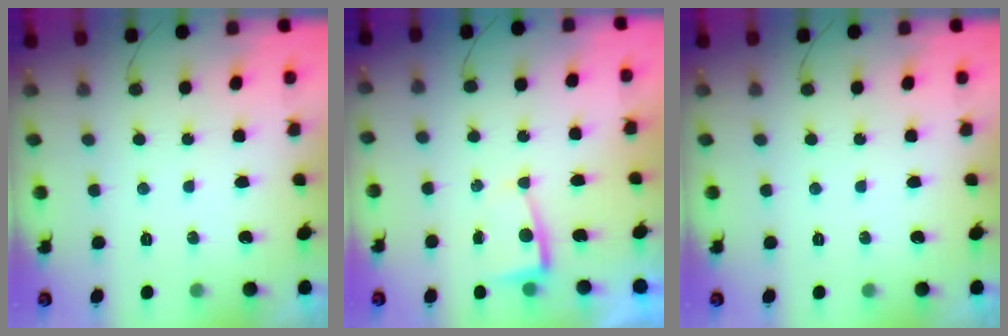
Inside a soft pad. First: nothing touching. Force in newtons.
{"total": 2.2, "press": 2.2, "slide": 0.3}
{"total": 0.0}